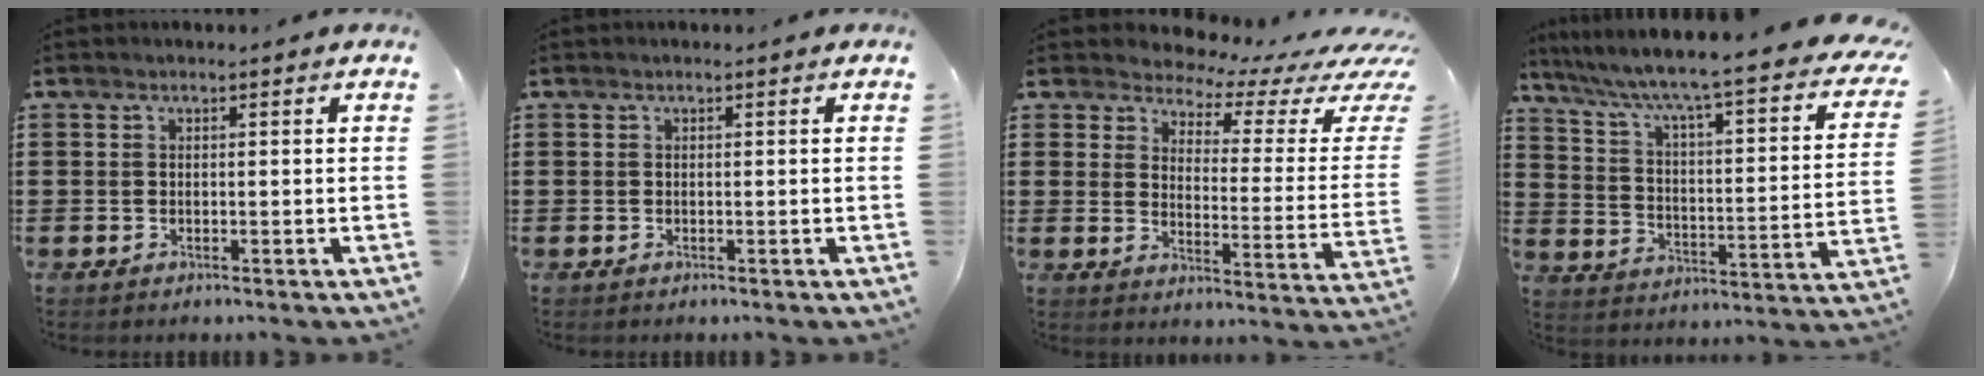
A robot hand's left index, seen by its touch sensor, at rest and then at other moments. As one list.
[{"total": 0.0}, {"total": 4.1, "force": [3.7, 1.2, 1.2], "torque": [-0.041, -0.034, 0.057]}, {"total": 5.6, "force": [3.9, -0.1, 4.0], "torque": [-0.094, -0.045, 0.051]}]